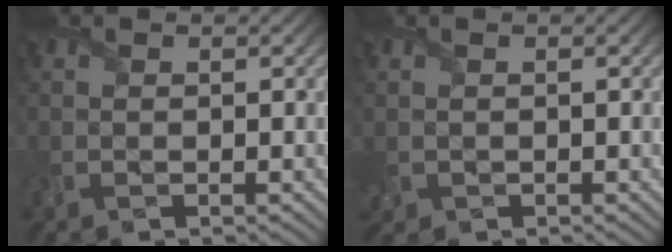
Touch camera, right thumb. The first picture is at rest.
{"total": 1.0, "force": [0.0, 0.8, 0.5], "torque": [-0.020, -0.005, 0.003]}